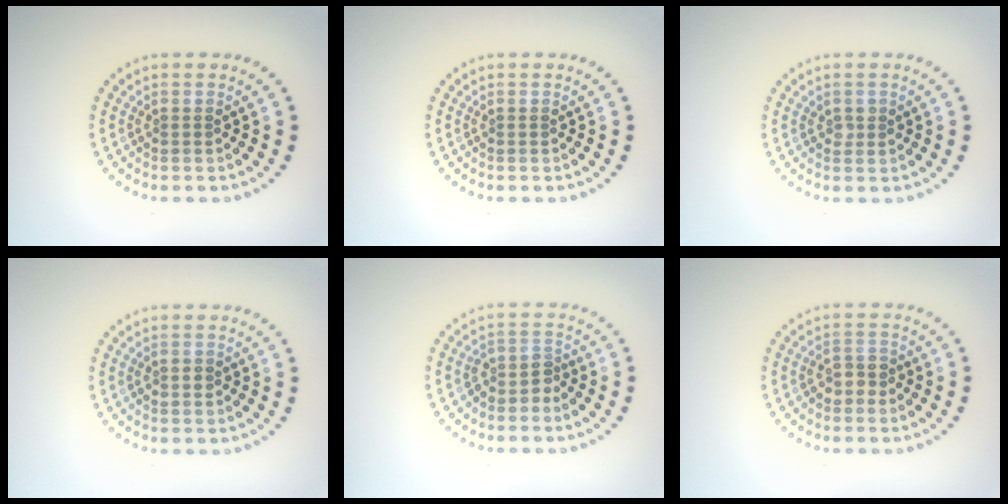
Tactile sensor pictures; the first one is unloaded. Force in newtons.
{"total": 0.0}
{"total": 1.0, "press": 1.0, "slide": 0.2}
{"total": 1.3, "press": 1.3, "slide": 0.1}
{"total": 2.0, "press": 1.6, "slide": 1.2}
{"total": 1.7, "press": 1.6, "slide": 0.6}